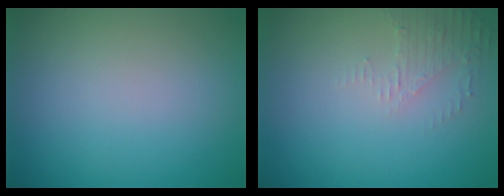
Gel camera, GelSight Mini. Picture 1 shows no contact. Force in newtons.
{"total": 1.9, "press": 1.8, "slide": 0.4}